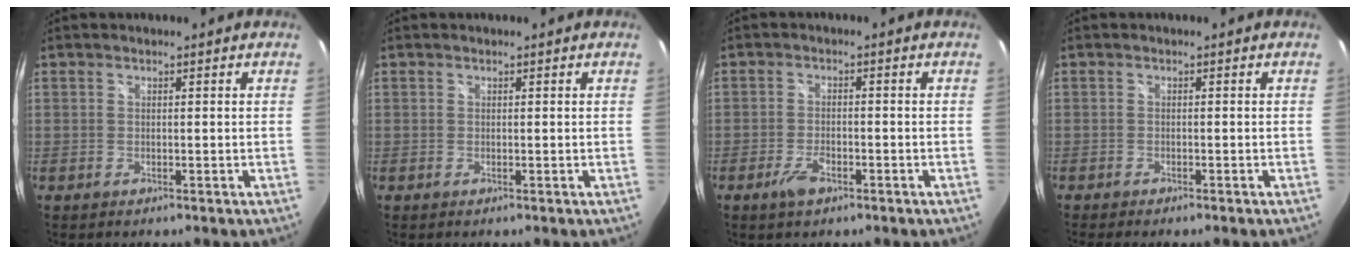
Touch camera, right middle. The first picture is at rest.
{"total": 0.0}
{"total": 3.8, "force": [-2.4, 1.8, 2.4], "torque": [-0.056, -0.004, -0.043]}
{"total": 2.4, "force": [-2.1, -0.1, 1.1], "torque": [-0.024, -0.012, -0.032]}